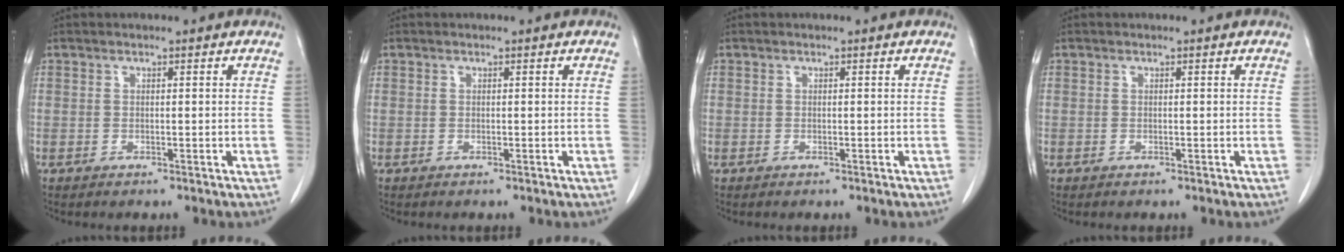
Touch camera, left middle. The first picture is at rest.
{"total": 0.0}
{"total": 0.0}
{"total": 0.0}